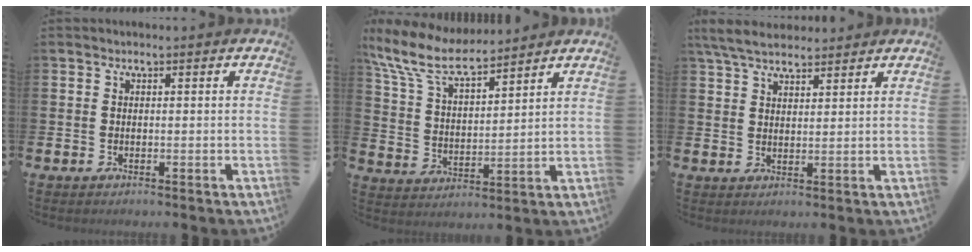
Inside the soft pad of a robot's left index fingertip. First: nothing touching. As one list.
[{"total": 8.6, "force": [7.7, 2.2, 3.3], "torque": [-0.096, -0.041, 0.135]}, {"total": 5.6, "force": [5.1, 1.4, 1.9], "torque": [-0.050, -0.012, 0.095]}]